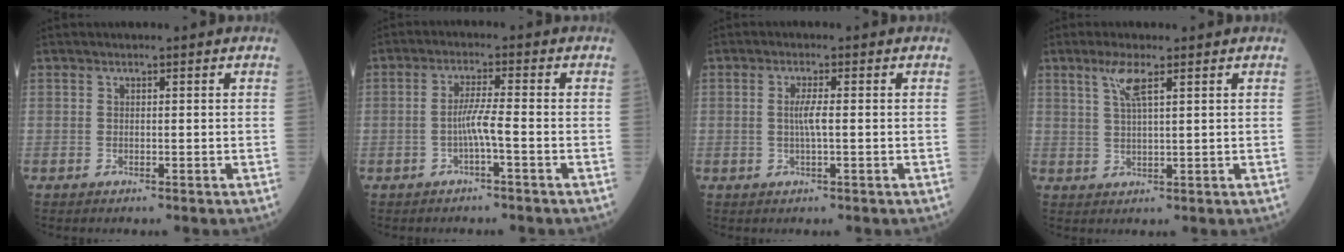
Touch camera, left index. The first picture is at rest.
{"total": 3.4, "force": [-1.2, -0.4, 3.1], "torque": [-0.061, 0.005, -0.025]}
{"total": 2.4, "force": [0.0, 0.0, 2.4], "torque": [-0.049, -0.001, -0.001]}
{"total": 3.8, "force": [2.0, 0.2, 3.2], "torque": [-0.071, -0.001, 0.041]}